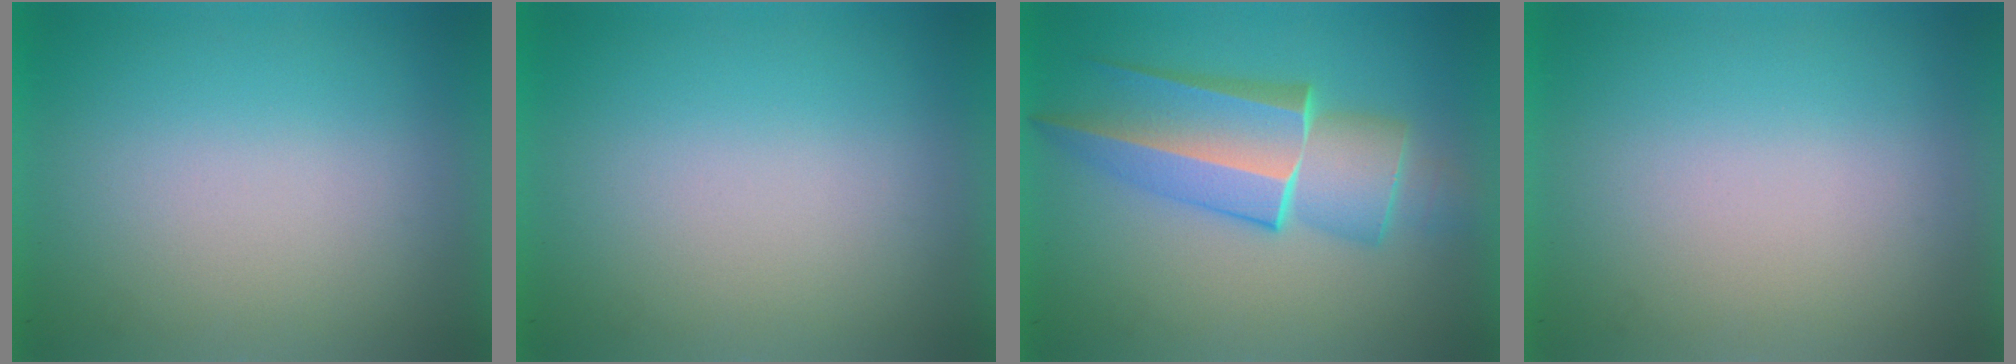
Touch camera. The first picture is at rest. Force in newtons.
{"total": 0.0}
{"total": 6.2}
{"total": 0.0}